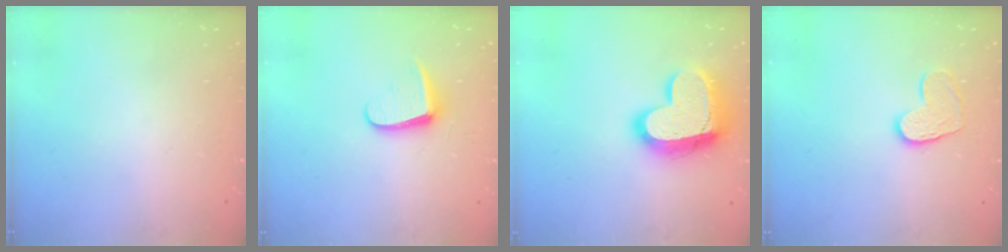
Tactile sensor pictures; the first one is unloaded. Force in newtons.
{"total": 8.9, "press": 8.8, "slide": 0.8}
{"total": 19.3, "press": 19.2, "slide": 1.6}
{"total": 9.5, "press": 9.5, "slide": 0.7}